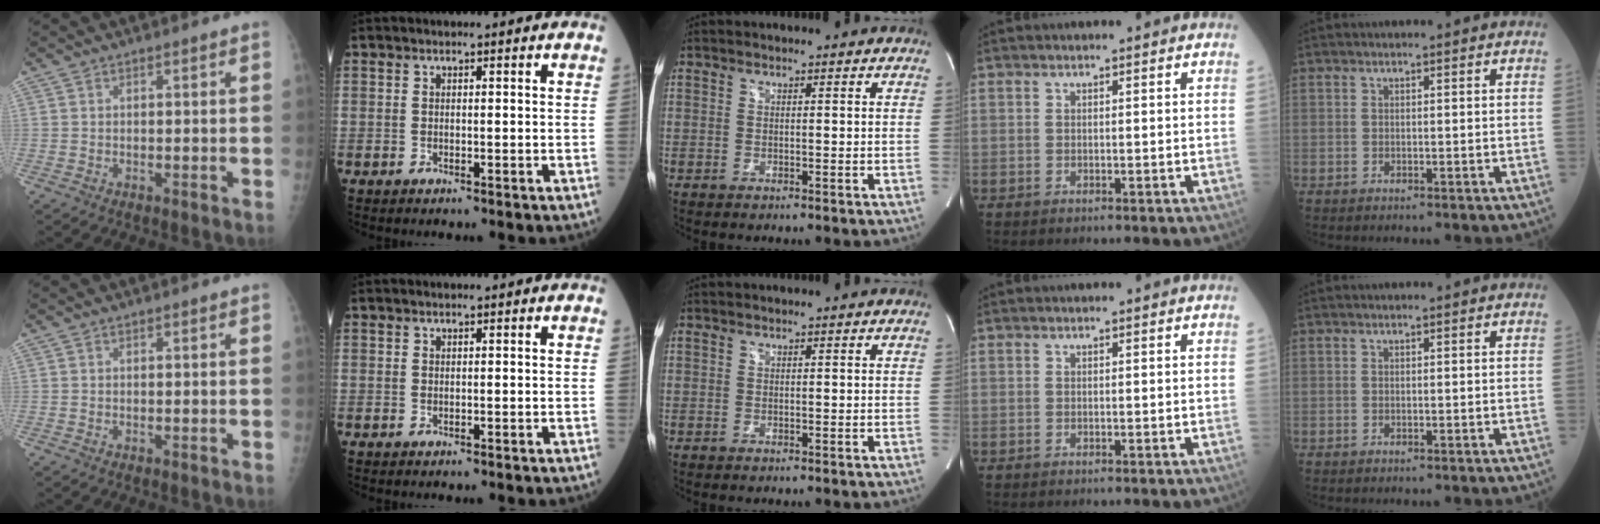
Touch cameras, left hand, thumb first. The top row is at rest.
{}